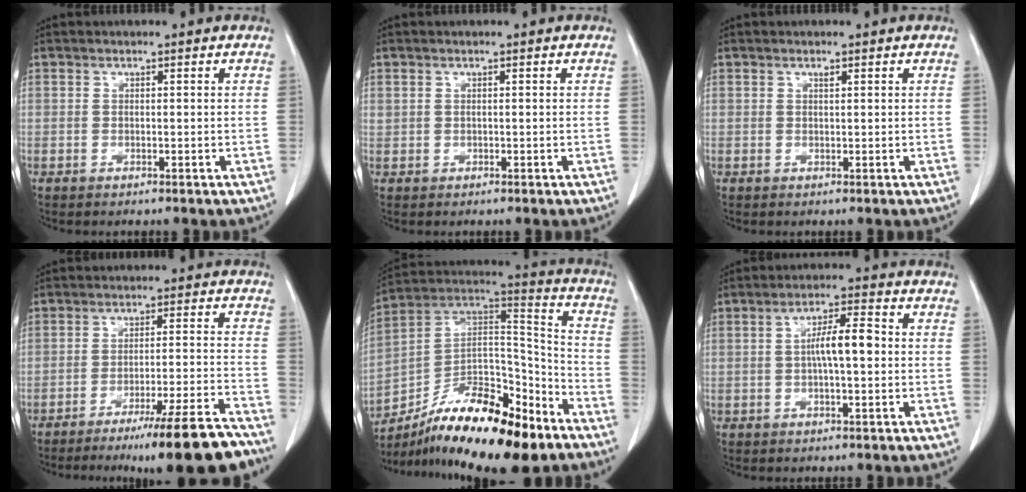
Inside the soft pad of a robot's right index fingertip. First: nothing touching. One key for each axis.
{"total": 0.6, "fx": 0.4, "fy": 0.4, "fz": 0.1, "tx": 0.004, "ty": 0.010, "tz": 0.010}
{"total": 0.5, "fx": 0.3, "fy": 0.1, "fz": 0.4, "tx": -0.009, "ty": -0.002, "tz": 0.006}
{"total": 15.3, "fx": -12.4, "fy": -0.4, "fz": 8.9, "tx": -0.089, "ty": 0.001, "tz": -0.183}
{"total": 22.7, "fx": -14.9, "fy": 7.2, "fz": 15.6, "tx": -0.242, "ty": 0.026, "tz": -0.245}
{"total": 5.9, "fx": 0.0, "fy": 1.1, "fz": 5.8, "tx": -0.105, "ty": 0.013, "tz": -0.003}